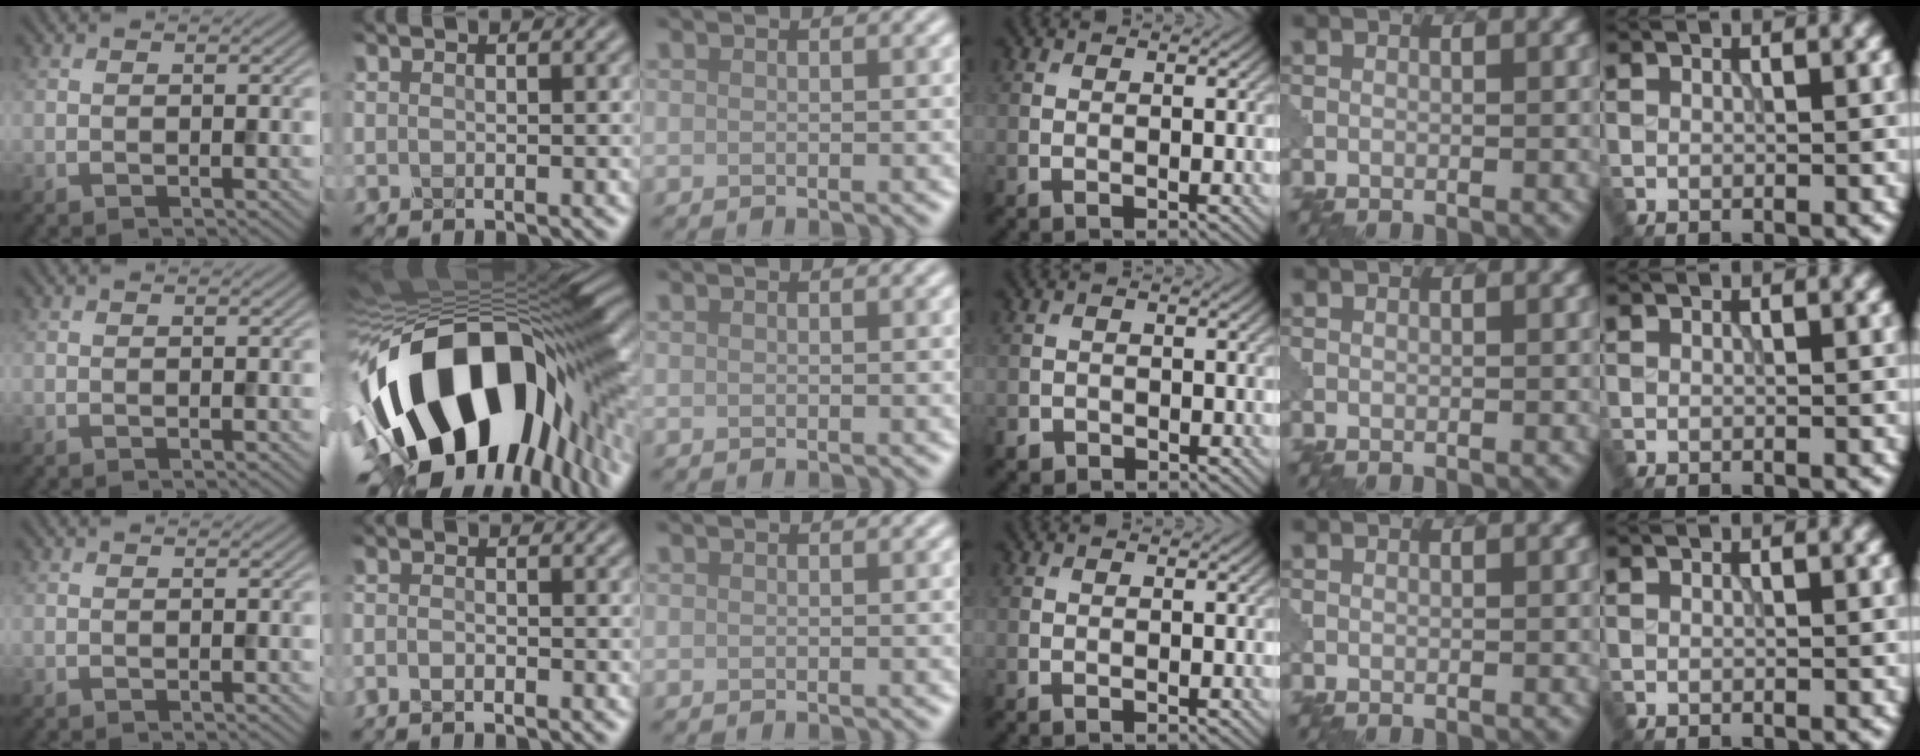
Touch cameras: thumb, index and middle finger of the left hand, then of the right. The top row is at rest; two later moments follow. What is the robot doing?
{"motion": "assemble", "object": "puzzle pieces"}